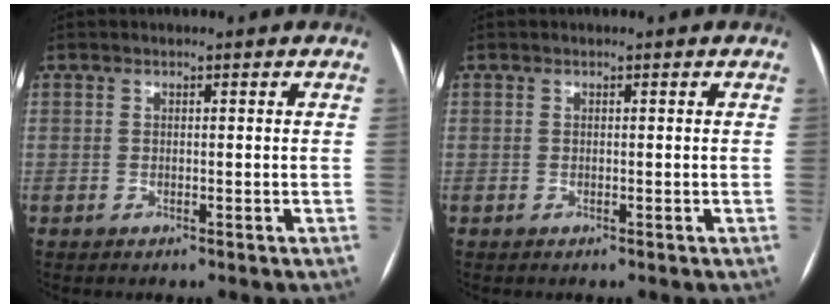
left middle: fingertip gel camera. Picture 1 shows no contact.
{"total": 0.0}